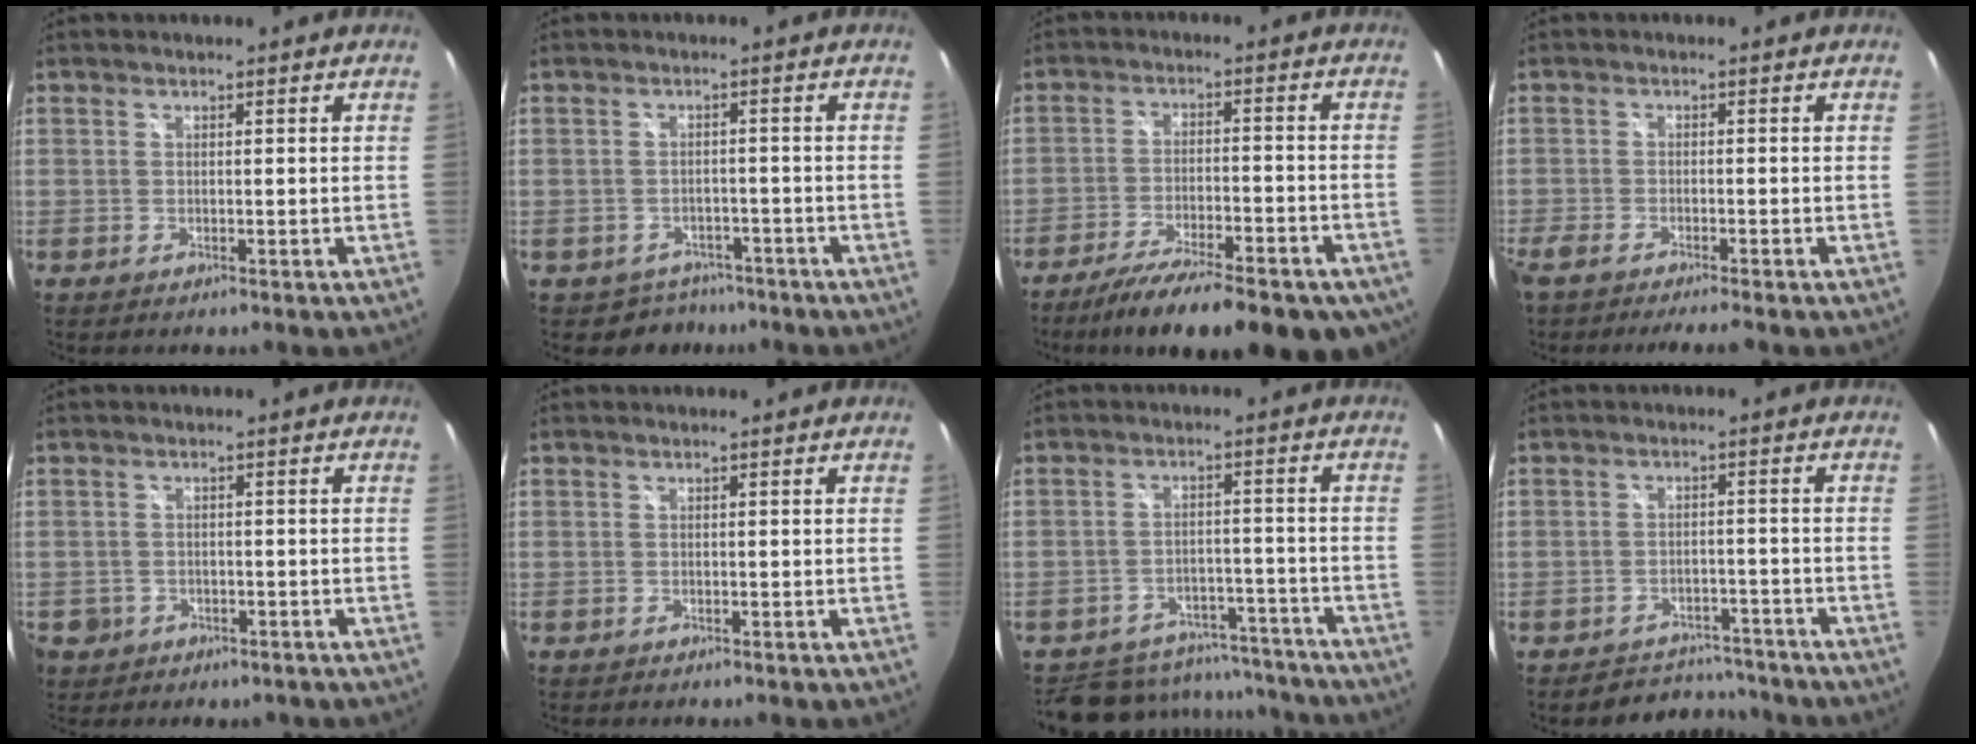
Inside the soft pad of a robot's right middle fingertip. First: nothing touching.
{"total": 5.3, "force": [-3.9, 3.6, 0.3], "torque": [-0.013, 0.013, -0.051]}
{"total": 21.1, "force": [-15.7, 6.4, 12.5], "torque": [-0.210, -0.042, -0.221]}
{"total": 5.4, "force": [-4.6, 0.4, 2.7], "torque": [-0.072, -0.020, -0.083]}
{"total": 6.1, "force": [-2.1, 5.5, 1.7], "torque": [-0.058, 0.005, -0.020]}
{"total": 0.0}
{"total": 15.3, "force": [-13.1, 7.2, 3.4], "torque": [-0.088, 0.032, -0.161]}
{"total": 6.6, "force": [-6.0, 2.7, -0.3], "torque": [-0.002, 0.023, -0.082]}